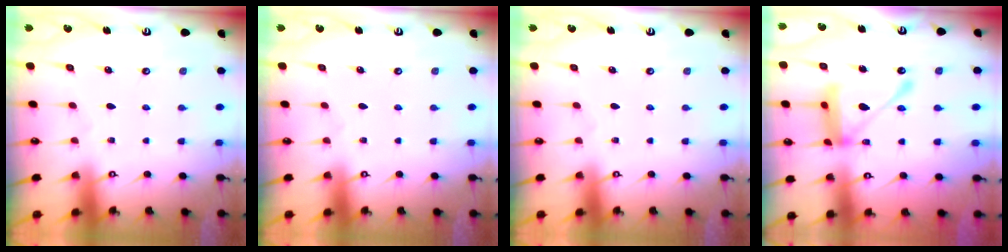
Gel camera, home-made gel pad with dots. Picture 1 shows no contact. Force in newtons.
{"total": 0.0}
{"total": 0.0}
{"total": 14.8, "press": 14.7, "slide": 1.5}